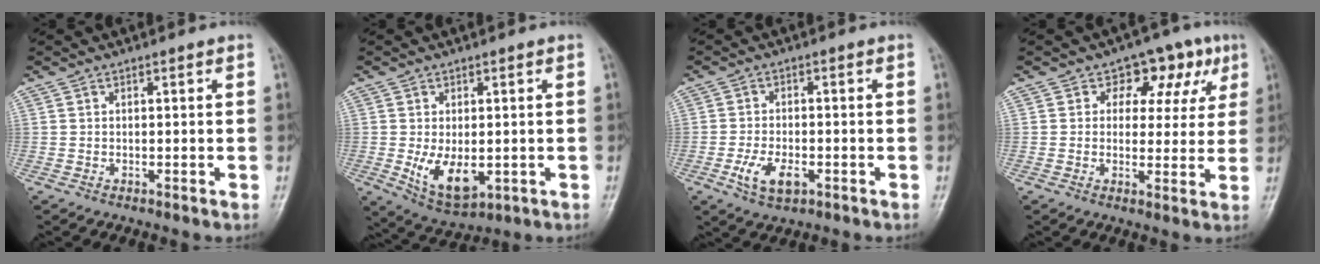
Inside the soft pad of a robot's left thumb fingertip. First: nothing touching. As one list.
[{"total": 8.3, "force": [-1.2, 4.8, 6.7], "torque": [-0.104, -0.016, -0.004]}, {"total": 5.9, "force": [-2.3, 3.2, 4.4], "torque": [-0.083, 0.004, -0.040]}, {"total": 9.2, "force": [3.9, 6.6, 5.0], "torque": [-0.006, -0.003, 0.044]}]